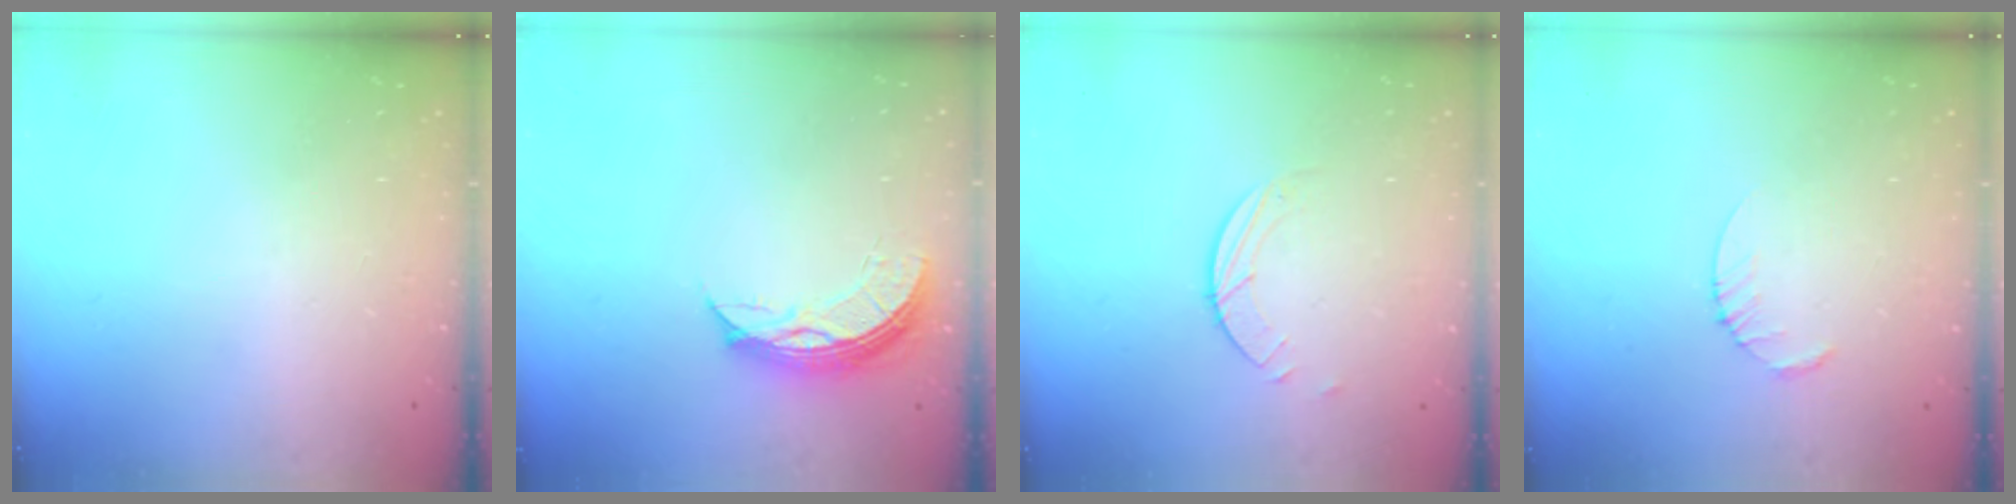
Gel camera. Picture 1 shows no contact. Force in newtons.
{"total": 8.8, "press": 8.7, "slide": 0.6}
{"total": 1.7, "press": 1.7, "slide": 0.2}
{"total": 2.5, "press": 2.5, "slide": 0.3}